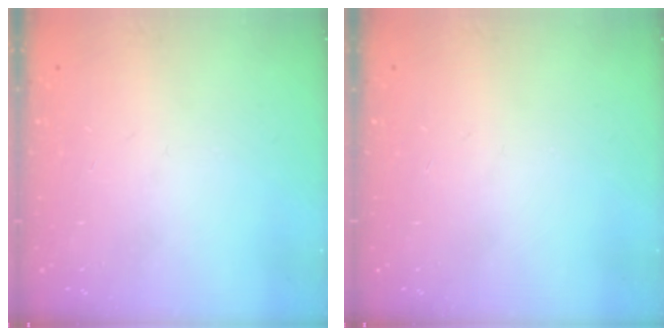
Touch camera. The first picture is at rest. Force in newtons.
{"total": 0.0}